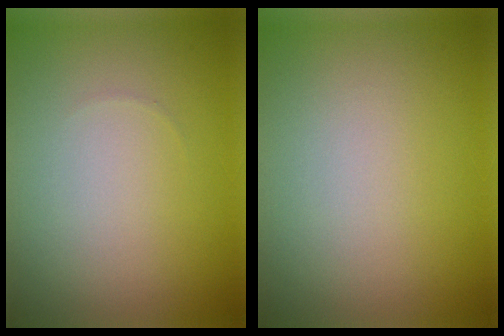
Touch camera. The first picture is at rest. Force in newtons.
{"total": 0.0}